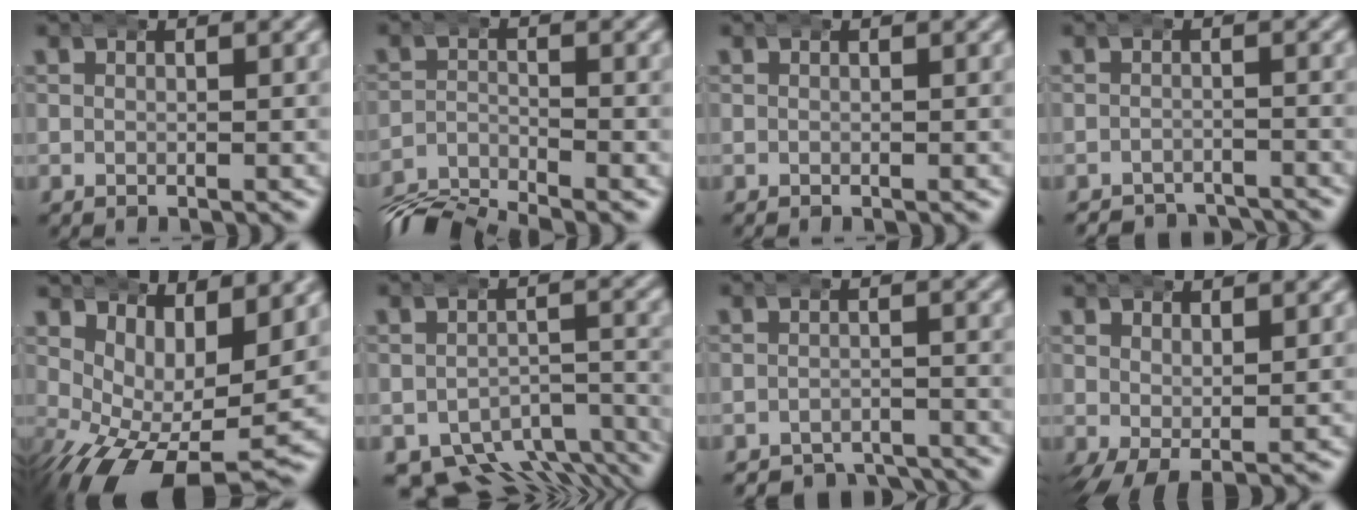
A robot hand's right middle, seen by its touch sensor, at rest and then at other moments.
{"total": 6.1, "force": [-5.7, 1.2, 1.6], "torque": [-0.017, -0.015, -0.095]}
{"total": 0.0}
{"total": 4.8, "force": [-4.7, 0.7, 0.1], "torque": [0.007, -0.018, -0.073]}
{"total": 7.8, "force": [-0.6, 4.4, 6.4], "torque": [-0.124, -0.046, 0.014]}
{"total": 9.7, "force": [-7.5, 4.8, 3.9], "torque": [-0.051, -0.035, -0.108]}
{"total": 6.0, "force": [-5.9, 1.2, 0.5], "torque": [0.008, -0.020, -0.091]}
{"total": 2.5, "force": [-0.6, 1.0, 2.2], "torque": [-0.038, -0.022, 0.008]}